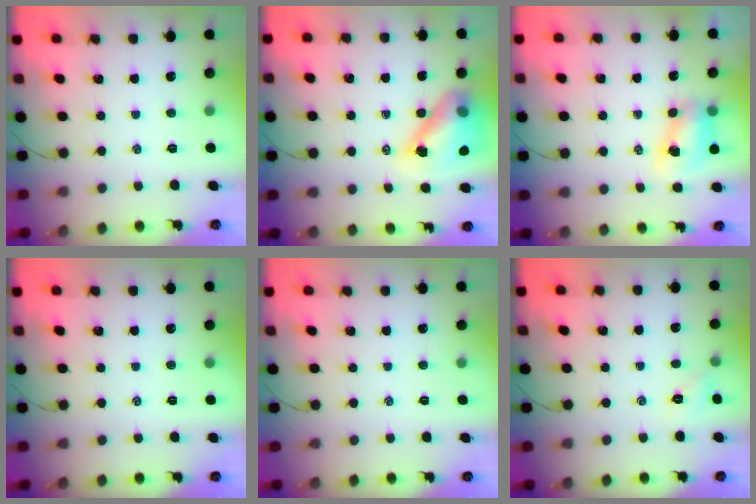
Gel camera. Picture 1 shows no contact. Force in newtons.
{"total": 14.3, "press": 13.6, "slide": 4.2}
{"total": 7.6, "press": 7.5, "slide": 1.0}
{"total": 0.0}
{"total": 0.0}
{"total": 2.9, "press": 2.8, "slide": 0.5}